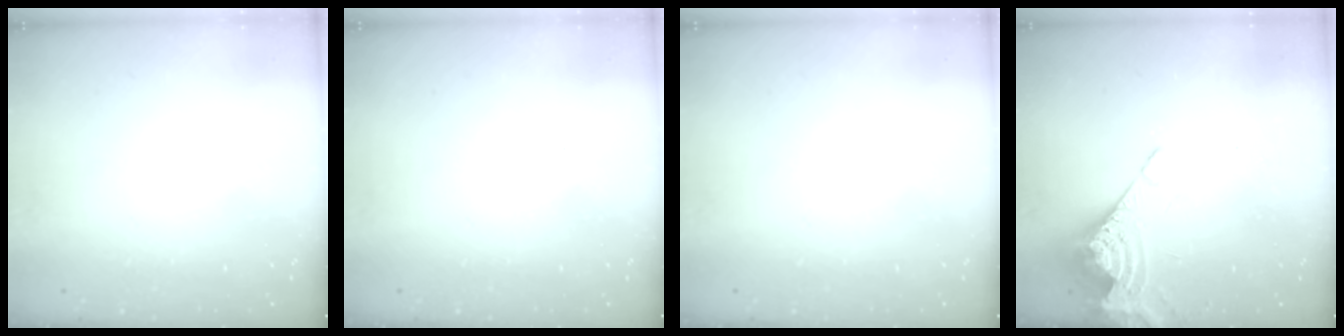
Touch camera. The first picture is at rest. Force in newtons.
{"total": 0.0}
{"total": 0.0}
{"total": 8.0, "press": 8.0, "slide": 0.8}